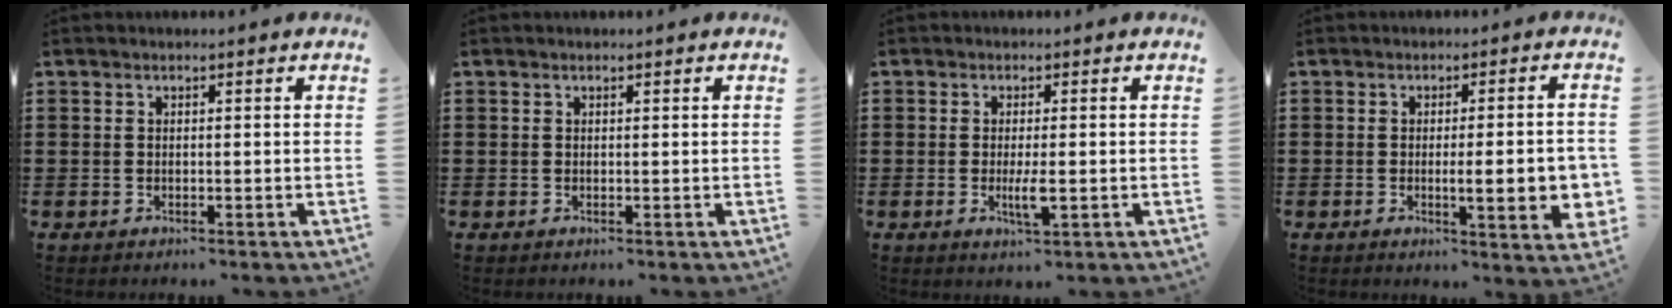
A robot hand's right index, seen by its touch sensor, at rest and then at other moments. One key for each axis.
{"total": 0.0}
{"total": 3.4, "fx": -0.7, "fy": 0.5, "fz": 3.3, "tx": -0.064, "ty": -0.005, "tz": -0.014}
{"total": 7.1, "fx": -1.0, "fy": 1.2, "fz": 6.9, "tx": -0.089, "ty": -0.013, "tz": -0.018}